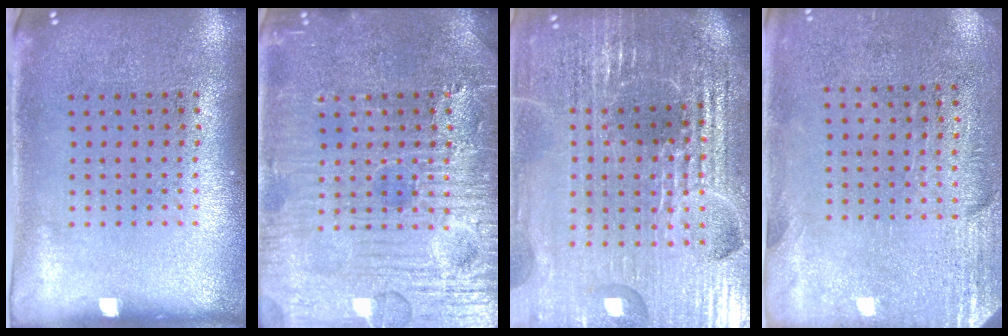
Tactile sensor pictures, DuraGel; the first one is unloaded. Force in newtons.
{"total": 7.1, "press": 7.1, "slide": 0.9}
{"total": 6.6, "press": 5.8, "slide": 3.2}
{"total": 2.8, "press": 2.4, "slide": 1.5}